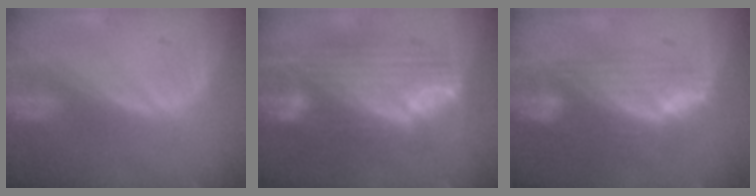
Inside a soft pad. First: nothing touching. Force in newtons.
{"total": 11.1, "press": 11.1, "slide": 1.1}
{"total": 7.5, "press": 7.1, "slide": 2.6}